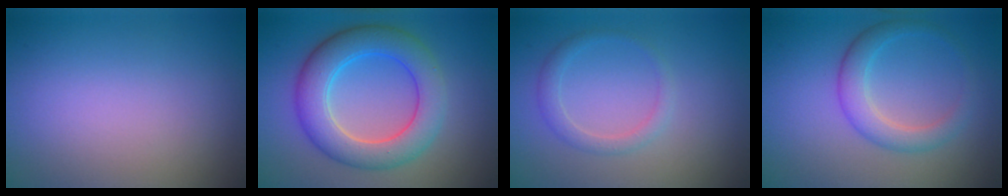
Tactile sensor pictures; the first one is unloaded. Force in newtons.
{"total": 6.9, "press": 6.9, "slide": 0.1}
{"total": 1.8, "press": 1.8, "slide": 0.1}
{"total": 3.2, "press": 3.2, "slide": 0.1}